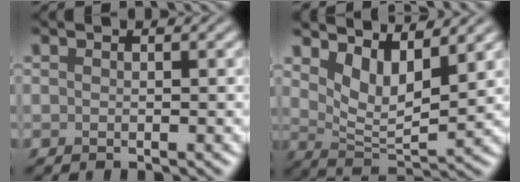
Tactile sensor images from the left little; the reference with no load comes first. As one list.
[{"total": 5.0, "force": [2.7, 2.2, 3.7], "torque": [-0.075, -0.017, 0.050]}]